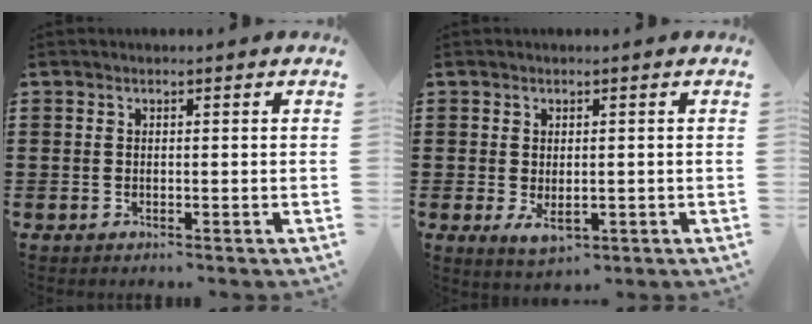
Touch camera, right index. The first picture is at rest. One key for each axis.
{"total": 2.7, "fx": -0.6, "fy": 1.4, "fz": 2.3, "tx": -0.047, "ty": -0.003, "tz": -0.011}